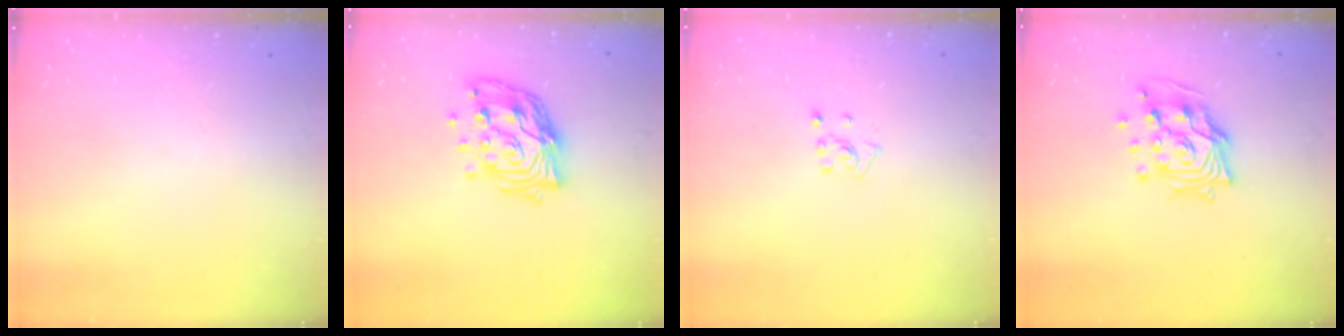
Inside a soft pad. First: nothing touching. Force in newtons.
{"total": 14.8, "press": 14.8, "slide": 1.2}
{"total": 5.2, "press": 5.2, "slide": 0.5}
{"total": 13.8, "press": 13.6, "slide": 2.0}